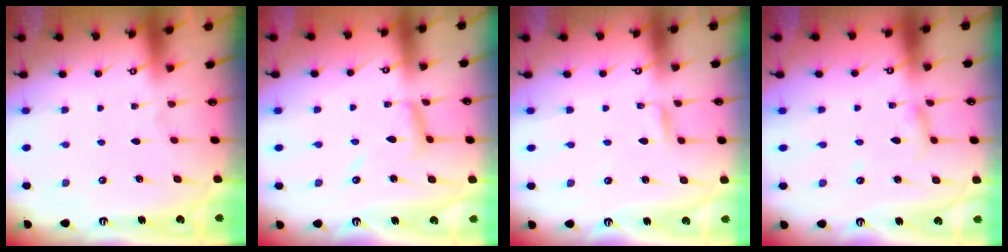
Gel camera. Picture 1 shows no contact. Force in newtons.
{"total": 8.5, "press": 8.5, "slide": 0.3}
{"total": 1.8, "press": 1.8, "slide": 0.3}
{"total": 3.7, "press": 3.7, "slide": 0.3}